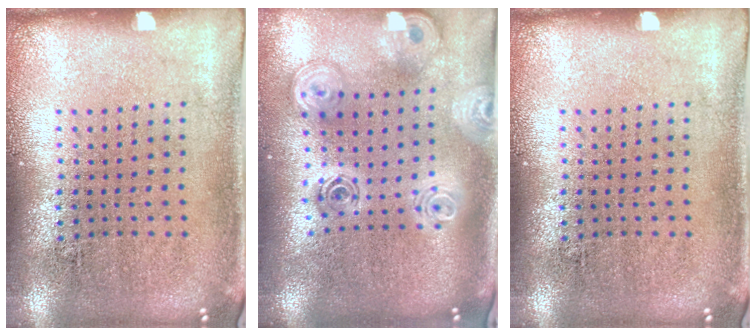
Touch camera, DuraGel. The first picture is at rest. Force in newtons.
{"total": 2.6, "press": 1.9, "slide": 1.8}
{"total": 0.0}